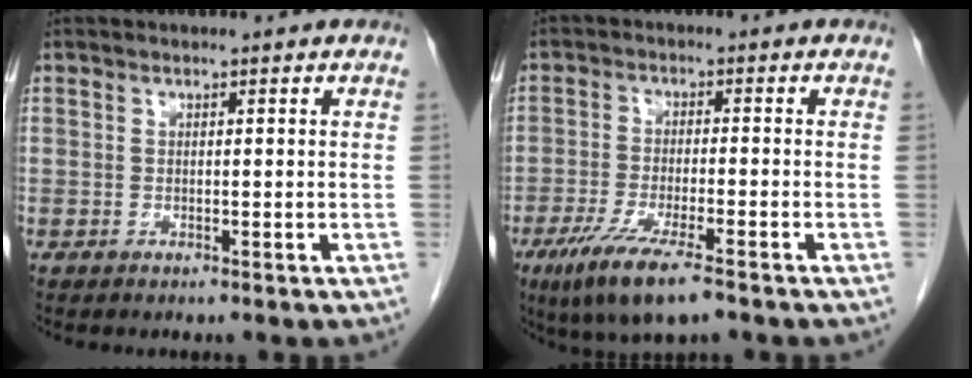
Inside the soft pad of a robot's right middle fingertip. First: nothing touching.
{"total": 9.4, "force": [-6.1, 1.2, 7.1], "torque": [-0.128, -0.023, -0.099]}